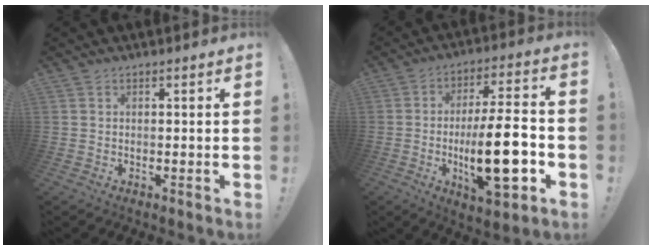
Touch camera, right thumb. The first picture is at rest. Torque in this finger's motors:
{"motor_torque": [0.75, 0.69, 2.03, -0.74, 0.58]}